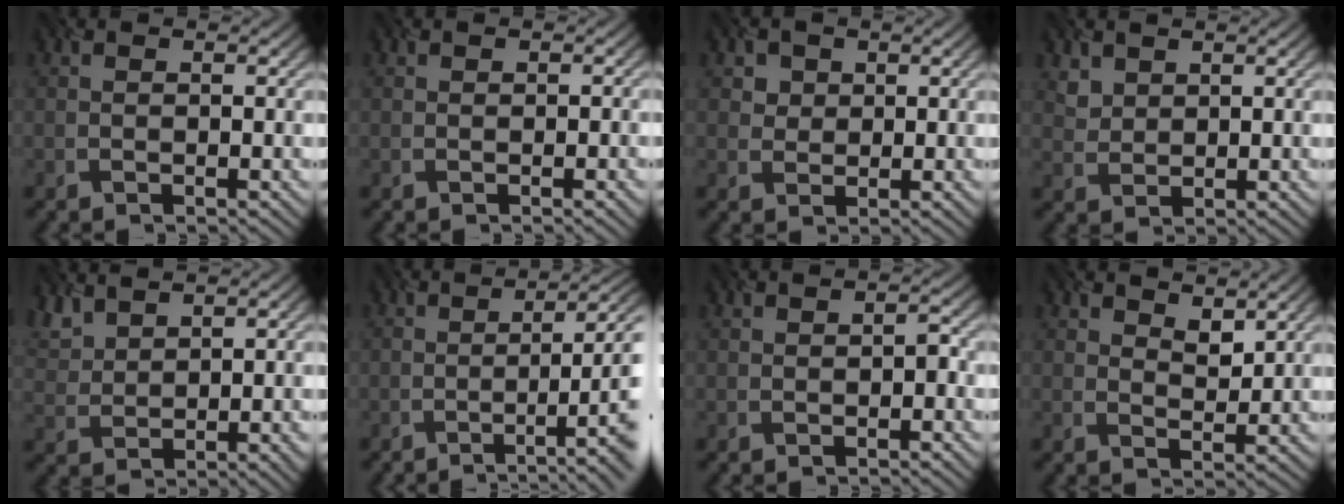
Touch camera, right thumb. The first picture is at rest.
{"total": 1.7, "force": [-0.5, 0.8, 1.4], "torque": [-0.014, 0.004, -0.002]}
{"total": 3.4, "force": [1.9, 2.8, 0.1], "torque": [-0.018, 0.002, 0.026]}
{"total": 2.3, "force": [1.8, 1.3, -0.3], "torque": [-0.007, 0.001, 0.045]}
{"total": 4.7, "force": [3.4, 2.0, 2.5], "torque": [-0.066, 0.007, 0.077]}
{"total": 6.3, "force": [-1.5, 1.6, 5.9], "torque": [-0.074, 0.000, -0.016]}
{"total": 0.8, "force": [-0.5, 0.5, 0.3], "torque": [-0.006, 0.002, -0.005]}
{"total": 2.7, "force": [2.4, 1.1, 0.5], "torque": [-0.019, -0.003, 0.050]}